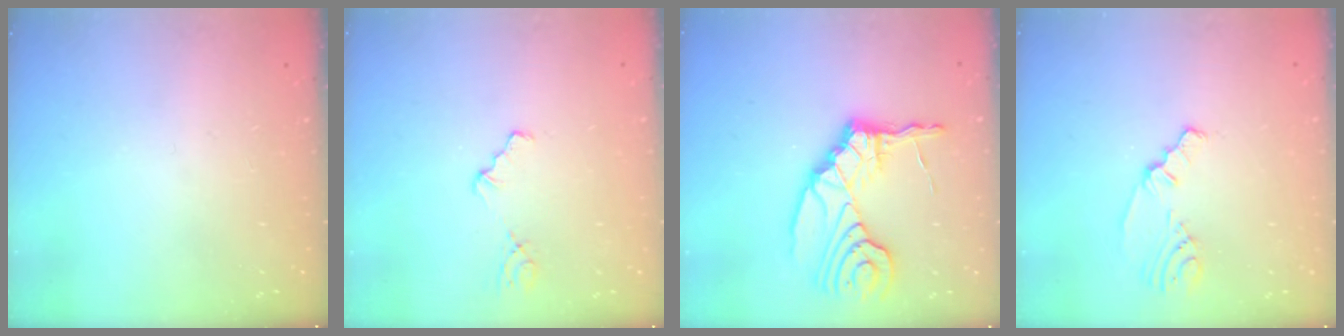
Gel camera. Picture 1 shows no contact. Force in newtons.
{"total": 1.9, "press": 1.9, "slide": 0.3}
{"total": 11.4, "press": 11.4, "slide": 1.1}
{"total": 2.1, "press": 1.6, "slide": 1.3}